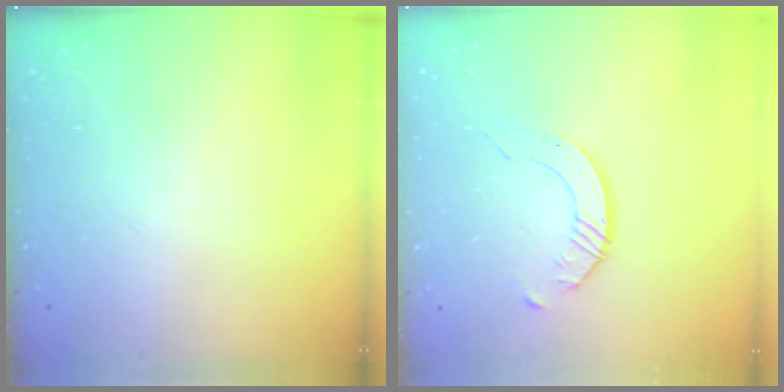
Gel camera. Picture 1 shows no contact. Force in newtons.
{"total": 2.5, "press": 2.5, "slide": 0.3}